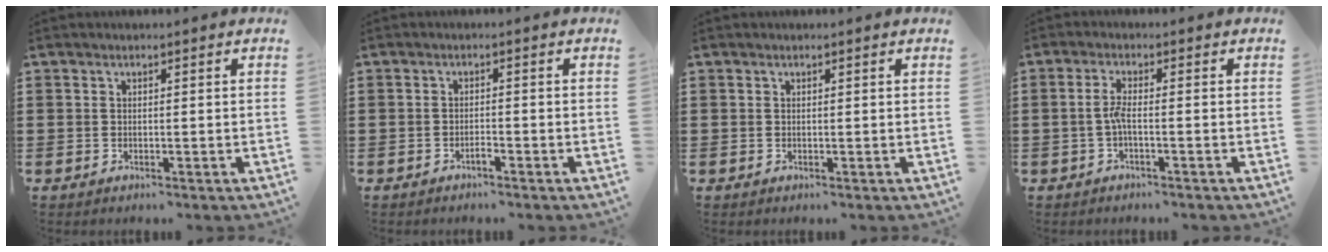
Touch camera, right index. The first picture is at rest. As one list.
[{"total": 1.3, "force": [-1.0, 0.1, 0.7], "torque": [-0.016, -0.003, -0.019]}, {"total": 0.0}, {"total": 2.7, "force": [-0.9, 0.3, 2.5], "torque": [-0.063, -0.005, -0.022]}]